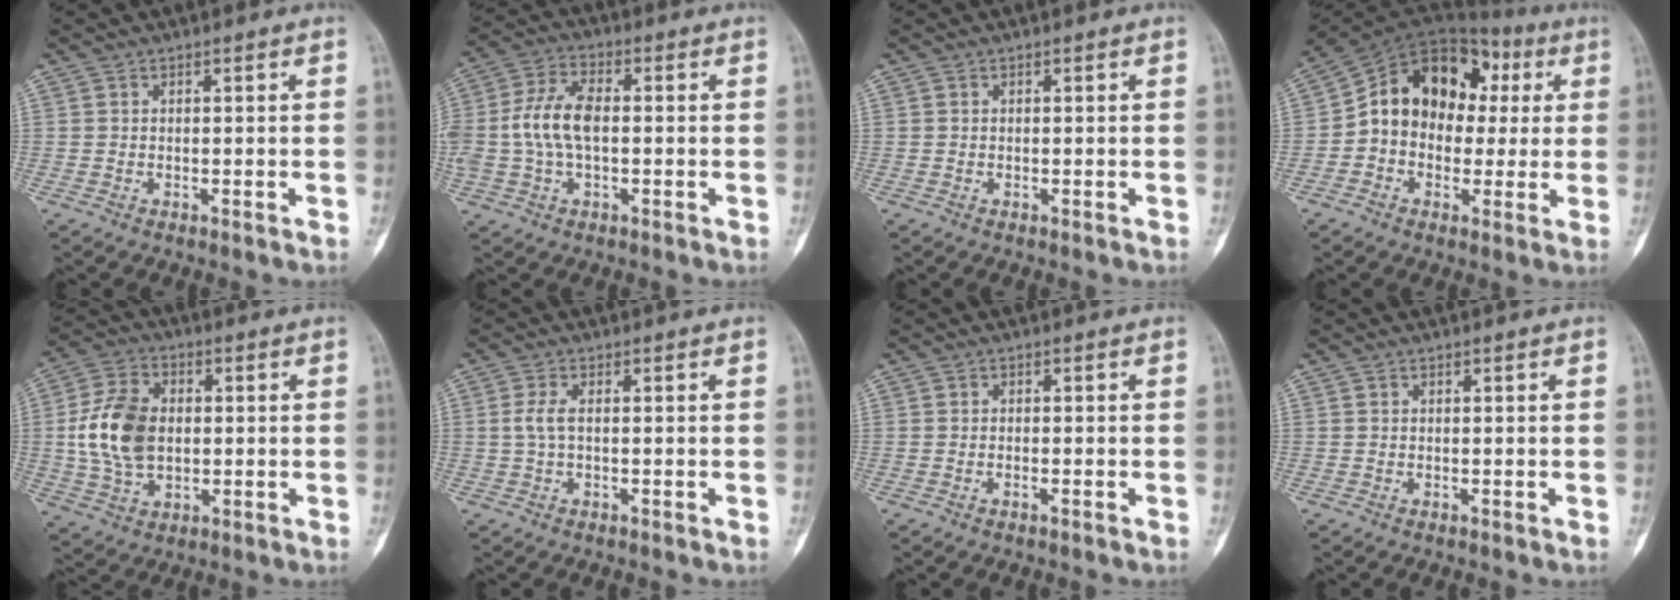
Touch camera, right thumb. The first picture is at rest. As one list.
[{"total": 10.1, "force": [-0.2, 5.5, 8.5], "torque": [-0.183, 0.026, -0.007]}, {"total": 0.0}, {"total": 16.8, "force": [1.7, 12.8, 10.7], "torque": [-0.137, 0.052, 0.021]}, {"total": 12.9, "force": [0.4, 8.6, 9.6], "torque": [-0.176, 0.008, 0.011]}, {"total": 2.5, "force": [0.1, 1.0, 2.3], "torque": [-0.057, 0.003, 0.001]}, {"total": 0.7, "force": [-0.4, 0.2, 0.5], "torque": [-0.015, 0.007, -0.005]}, {"total": 0.0}]